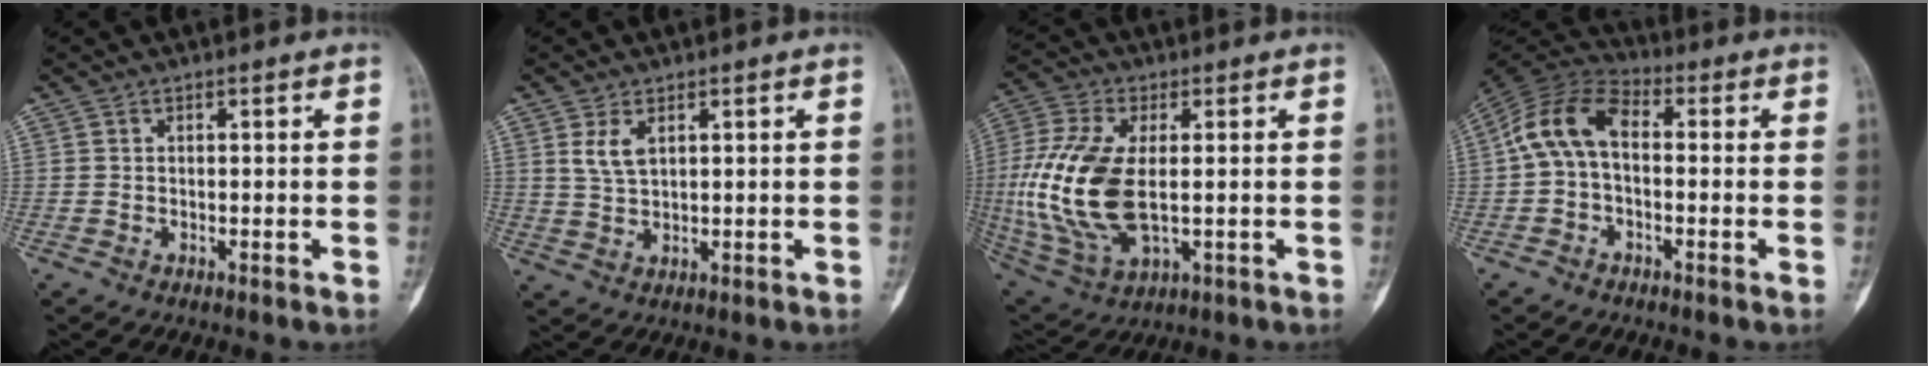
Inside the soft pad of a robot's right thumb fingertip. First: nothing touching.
{"total": 3.6, "force": [1.8, 1.7, 2.7], "torque": [-0.049, -0.005, 0.042]}
{"total": 18.0, "force": [-0.2, 9.2, 15.5], "torque": [-0.349, -0.006, 0.008]}
{"total": 10.5, "force": [0.1, 6.4, 8.3], "torque": [-0.158, 0.033, -0.014]}